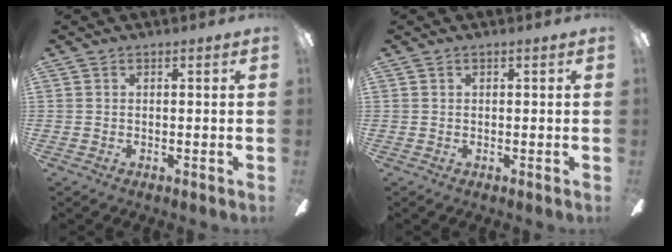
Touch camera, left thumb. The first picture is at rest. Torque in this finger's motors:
{"motor_torque": [-0.01, 0.04, -0.05, 0.05, 0.00]}